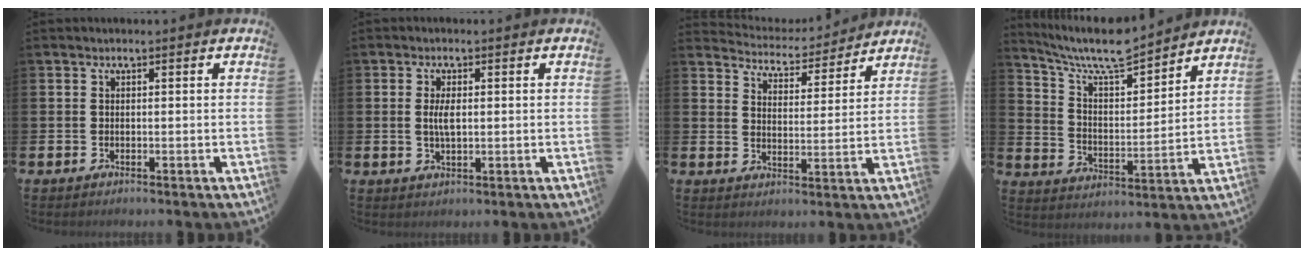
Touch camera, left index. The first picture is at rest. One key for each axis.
{"total": 3.1, "fx": 0.5, "fy": 1.2, "fz": 2.8, "tx": -0.045, "ty": 0.001, "tz": 0.003}
{"total": 4.9, "fx": 4.8, "fy": 0.9, "fz": 0.0, "tx": -0.019, "ty": -0.042, "tz": 0.081}
{"total": 9.1, "fx": 8.3, "fy": 1.6, "fz": 3.2, "tx": -0.090, "ty": -0.057, "tz": 0.146}